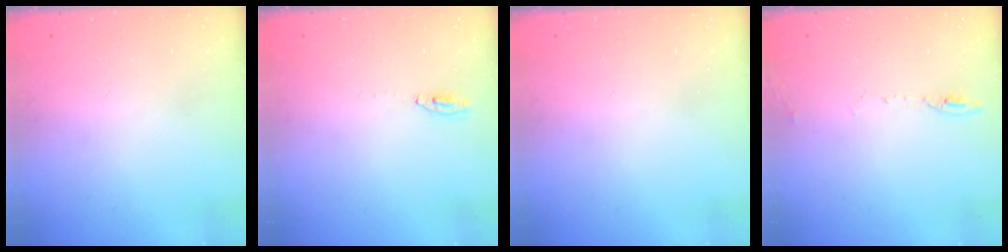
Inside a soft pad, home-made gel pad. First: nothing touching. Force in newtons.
{"total": 2.2, "press": 2.2, "slide": 0.2}
{"total": 0.0}
{"total": 6.2, "press": 5.9, "slide": 2.0}